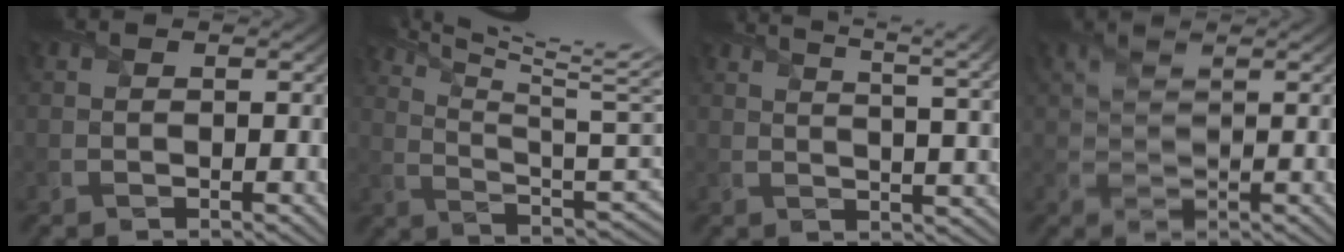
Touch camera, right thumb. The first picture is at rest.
{"total": 17.1, "force": [11.1, 3.8, 12.4], "torque": [-0.215, 0.018, 0.179]}
{"total": 10.1, "force": [6.6, 2.7, 7.2], "torque": [-0.089, 0.022, 0.069]}
{"total": 0.8, "force": [0.8, 0.0, 0.2], "torque": [-0.008, -0.001, 0.014]}